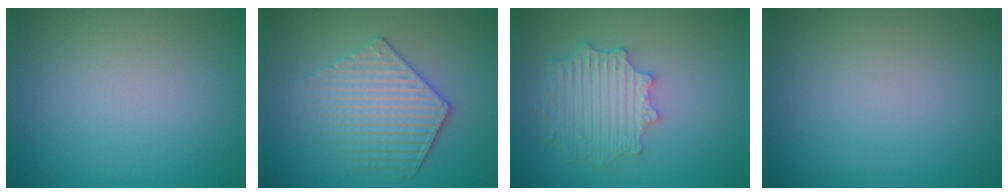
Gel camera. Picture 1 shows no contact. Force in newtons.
{"total": 3.8, "press": 3.6, "slide": 1.0}
{"total": 4.5, "press": 3.7, "slide": 2.5}
{"total": 0.0}